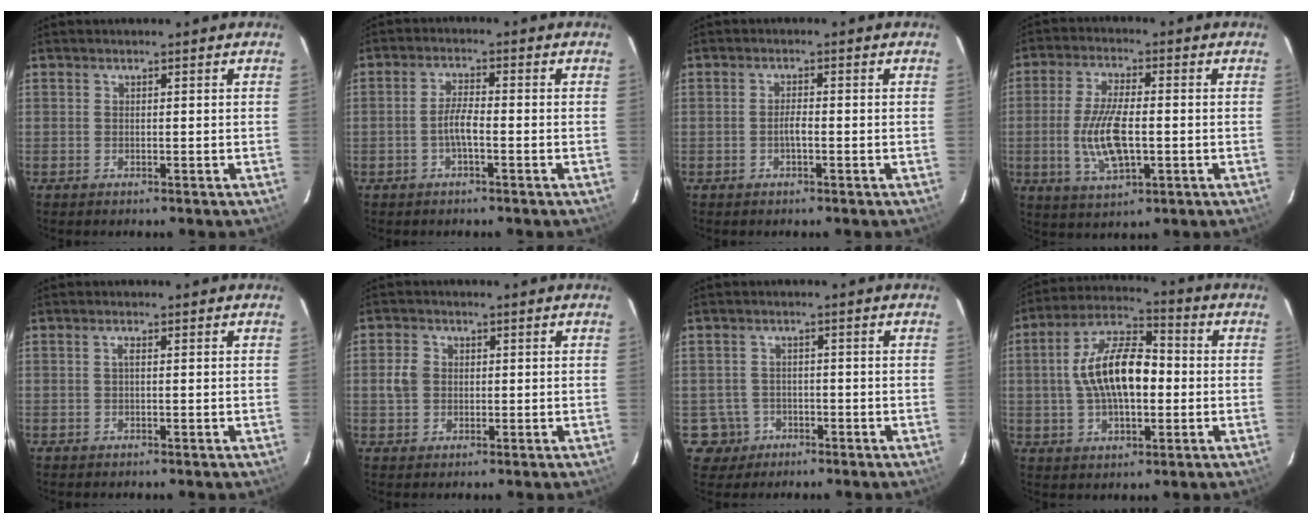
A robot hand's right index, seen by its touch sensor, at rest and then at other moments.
{"total": 3.5, "force": [-1.4, 0.7, 3.1], "torque": [-0.065, 0.004, -0.026]}
{"total": 1.7, "force": [-0.7, 0.4, 1.5], "torque": [-0.028, 0.001, -0.014]}
{"total": 10.9, "force": [-1.7, 4.1, 10.0], "torque": [-0.203, -0.006, -0.030]}
{"total": 0.8, "force": [0.0, 0.1, 0.8], "torque": [-0.016, 0.005, -0.002]}
{"total": 3.9, "force": [-0.1, 3.4, 1.8], "torque": [-0.039, 0.010, 0.000]}
{"total": 4.9, "force": [-1.9, 4.5, 0.0], "torque": [-0.011, 0.020, -0.028]}
{"total": 14.3, "force": [-0.2, 6.7, 12.6], "torque": [-0.235, 0.023, -0.006]}